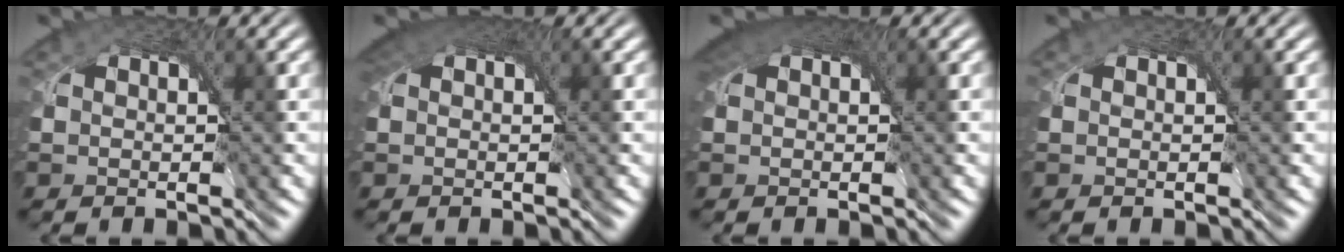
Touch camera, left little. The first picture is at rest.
{"total": 3.8, "force": [2.0, 2.1, 2.4], "torque": [-0.043, 0.009, 0.024]}
{"total": 4.3, "force": [2.5, 2.1, 2.9], "torque": [-0.047, 0.014, 0.029]}
{"total": 0.0}